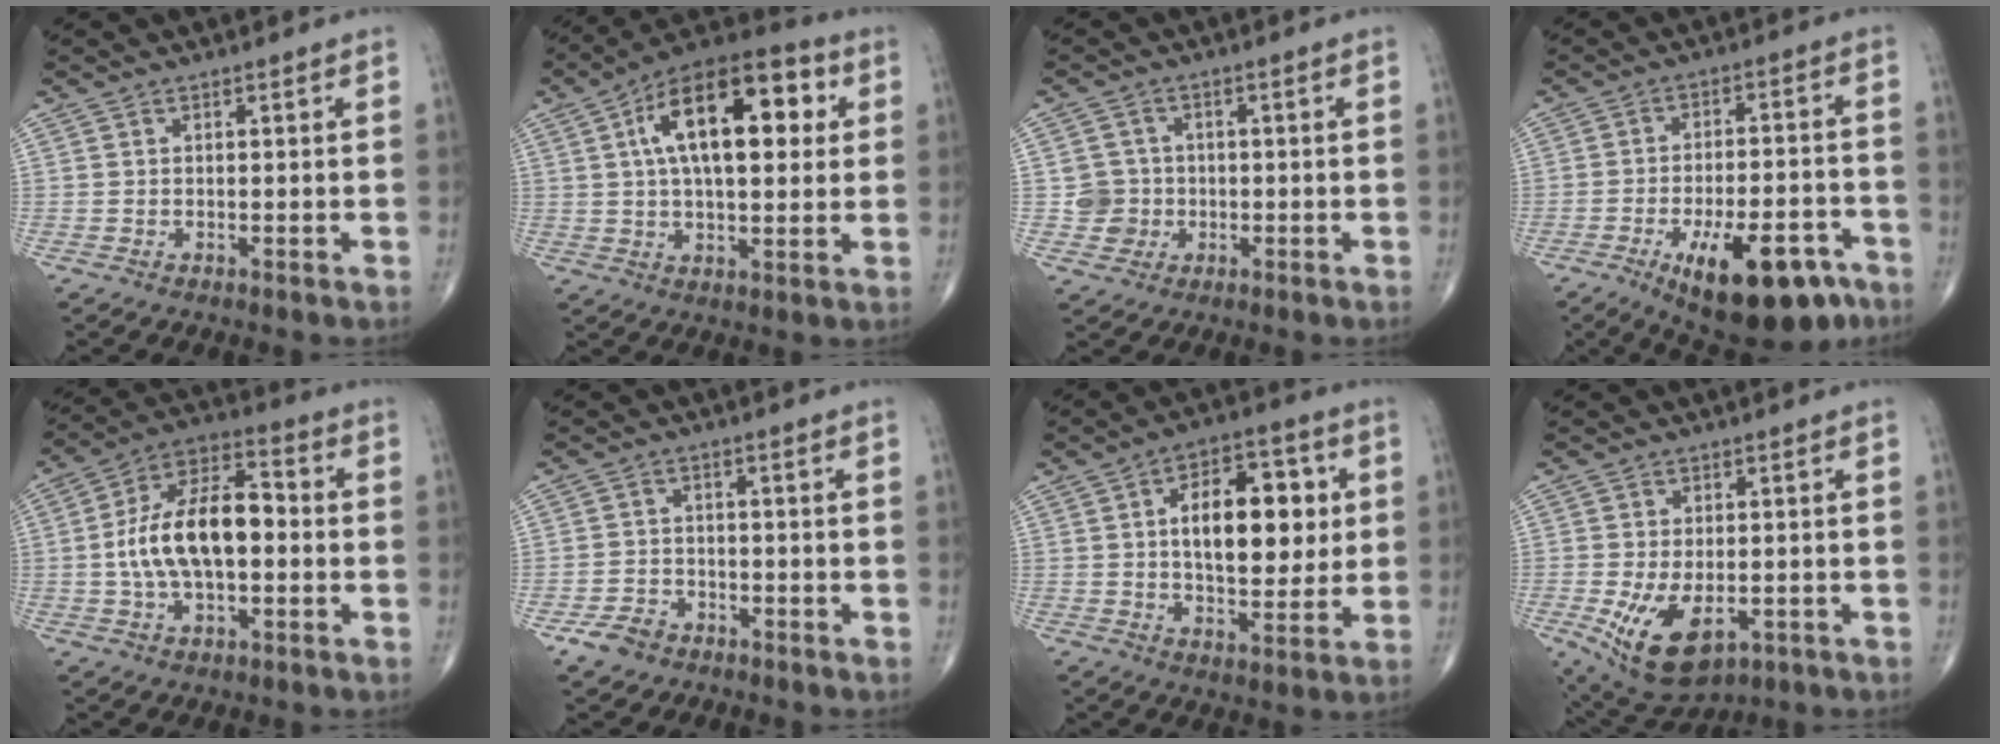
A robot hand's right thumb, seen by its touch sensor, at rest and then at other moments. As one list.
[{"total": 20.3, "force": [5.0, 9.6, 17.2], "torque": [-0.248, 0.016, 0.067]}, {"total": 4.6, "force": [-0.5, 4.6, 0.5], "torque": [0.018, 0.009, -0.011]}, {"total": 18.0, "force": [-9.9, 7.1, 13.3], "torque": [-0.158, 0.049, -0.137]}, {"total": 16.2, "force": [-0.7, 8.3, 13.9], "torque": [-0.243, 0.035, -0.023]}, {"total": 4.5, "force": [-2.9, 3.1, 1.5], "torque": [-0.018, 0.017, -0.050]}, {"total": 16.2, "force": [2.3, 8.7, 13.5], "torque": [-0.164, 0.006, 0.032]}, {"total": 11.8, "force": [-3.7, 6.6, 9.1], "torque": [-0.151, -0.004, -0.043]}]